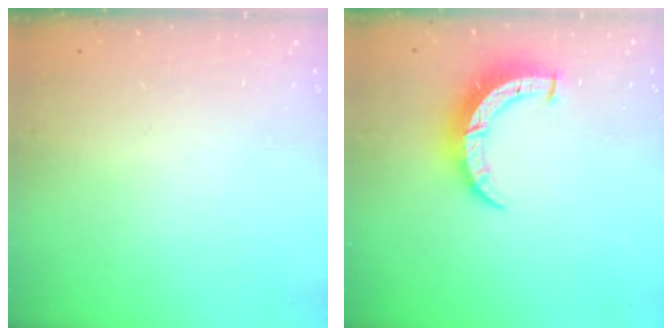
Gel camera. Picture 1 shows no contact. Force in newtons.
{"total": 8.2, "press": 8.1, "slide": 1.0}